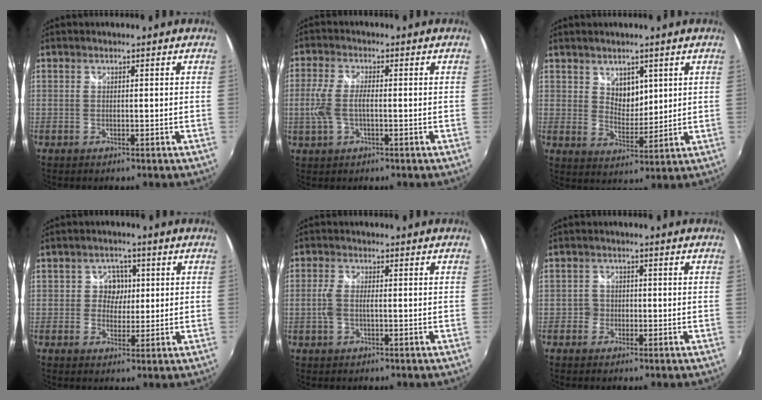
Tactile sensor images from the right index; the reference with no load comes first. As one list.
[{"total": 6.0, "force": [-0.9, 2.7, 5.3], "torque": [-0.118, -0.001, -0.016]}, {"total": 5.3, "force": [2.7, 3.6, 2.7], "torque": [-0.034, -0.003, 0.051]}, {"total": 2.8, "force": [0.4, 2.7, 0.7], "torque": [-0.008, 0.008, 0.003]}, {"total": 3.6, "force": [-0.6, 1.7, 3.1], "torque": [-0.068, -0.001, -0.010]}, {"total": 2.3, "force": [-1.0, 2.1, 0.1], "torque": [-0.004, 0.003, -0.020]}]